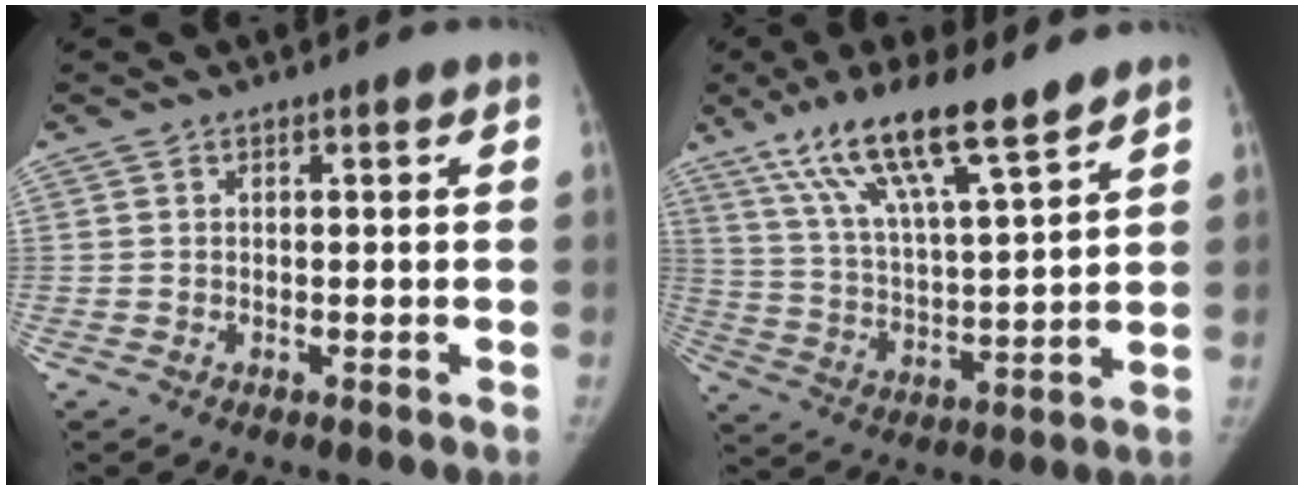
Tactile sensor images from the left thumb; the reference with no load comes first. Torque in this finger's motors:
{"motor_torque": [0.53, 0.40, 1.08, -1.70, 0.44]}